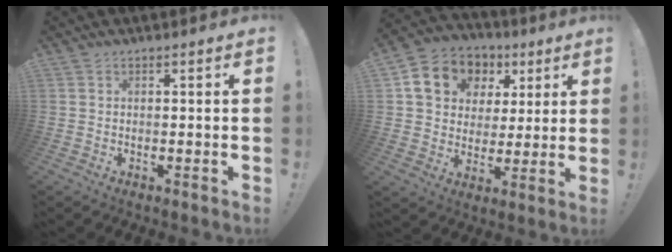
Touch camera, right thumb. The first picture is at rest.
{"total": 13.7, "force": [5.6, 11.1, 5.8], "torque": [-0.083, -0.021, 0.114]}